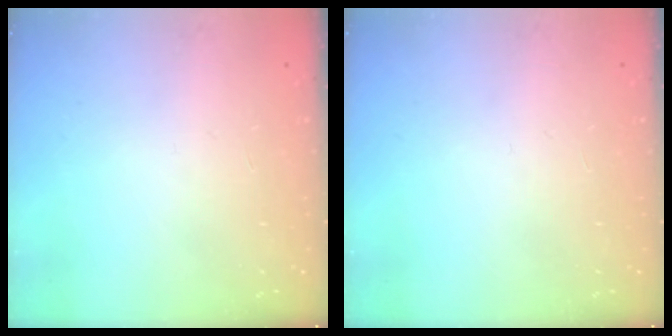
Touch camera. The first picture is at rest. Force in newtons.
{"total": 0.0}